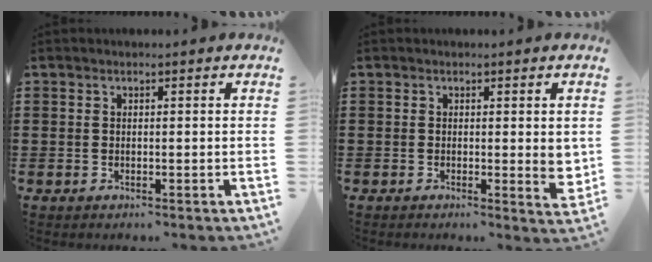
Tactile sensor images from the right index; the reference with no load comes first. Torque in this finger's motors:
{"motor_torque": [0.50, 0.28, 0.12, 0.03]}